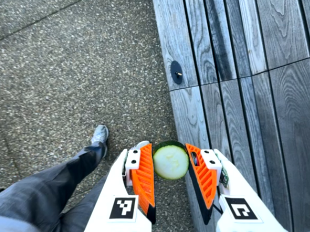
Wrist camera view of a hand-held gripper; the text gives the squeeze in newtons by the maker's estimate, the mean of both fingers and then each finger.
{"total": 10.7, "left": 10.5, "right": 10.9}